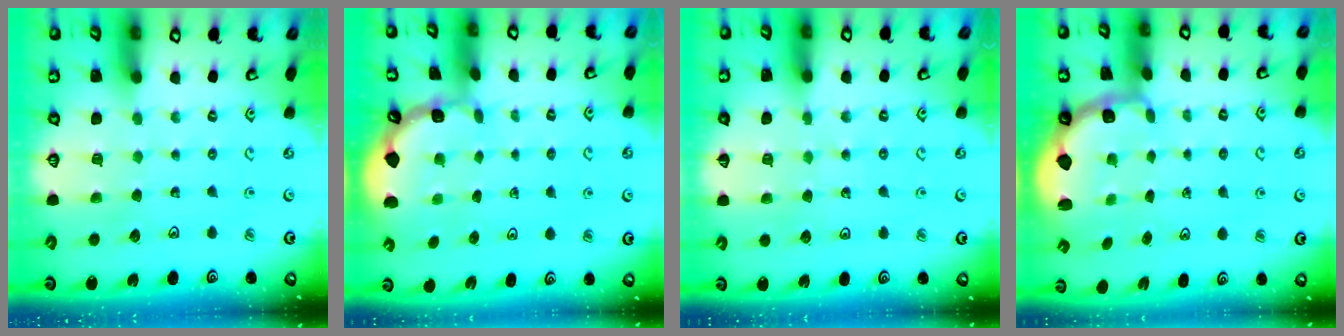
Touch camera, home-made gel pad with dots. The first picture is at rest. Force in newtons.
{"total": 1.5, "press": 1.5, "slide": 0.2}
{"total": 5.5, "press": 5.2, "slide": 1.7}
{"total": 2.1, "press": 1.4, "slide": 1.6}